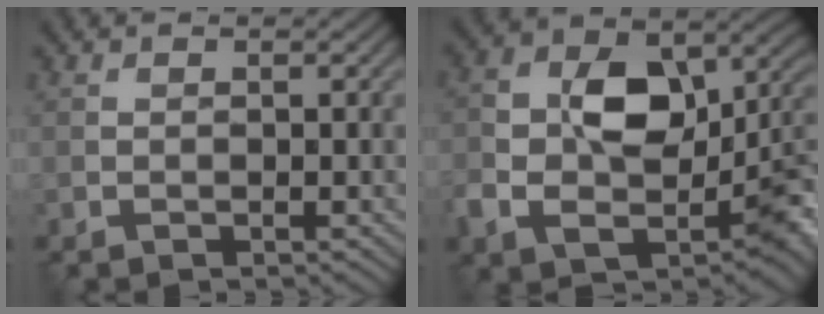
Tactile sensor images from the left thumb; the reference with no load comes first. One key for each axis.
{"total": 14.2, "fx": -1.7, "fy": 9.6, "fz": 10.4, "tx": -0.168, "ty": -0.013, "tz": -0.031}